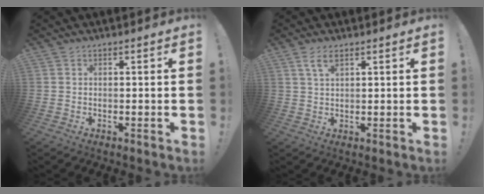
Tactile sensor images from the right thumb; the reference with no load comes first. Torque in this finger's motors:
{"motor_torque": [-0.51, 0.63, 0.60, -0.03, 0.14]}